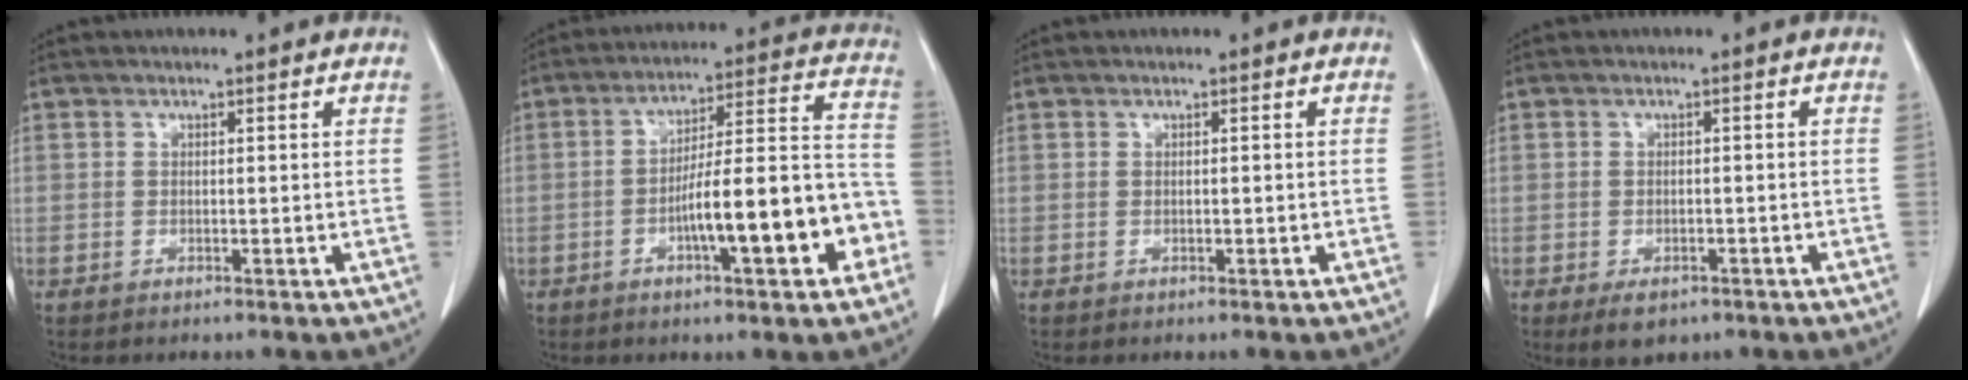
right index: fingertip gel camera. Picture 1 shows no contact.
{"total": 16.2, "force": [-5.6, 3.1, 14.9], "torque": [-0.218, 0.031, -0.079]}
{"total": 0.6, "force": [-0.1, 0.3, 0.5], "torque": [-0.015, 0.001, -0.001]}
{"total": 5.3, "force": [-3.2, 3.1, 2.9], "torque": [-0.047, -0.005, -0.043]}